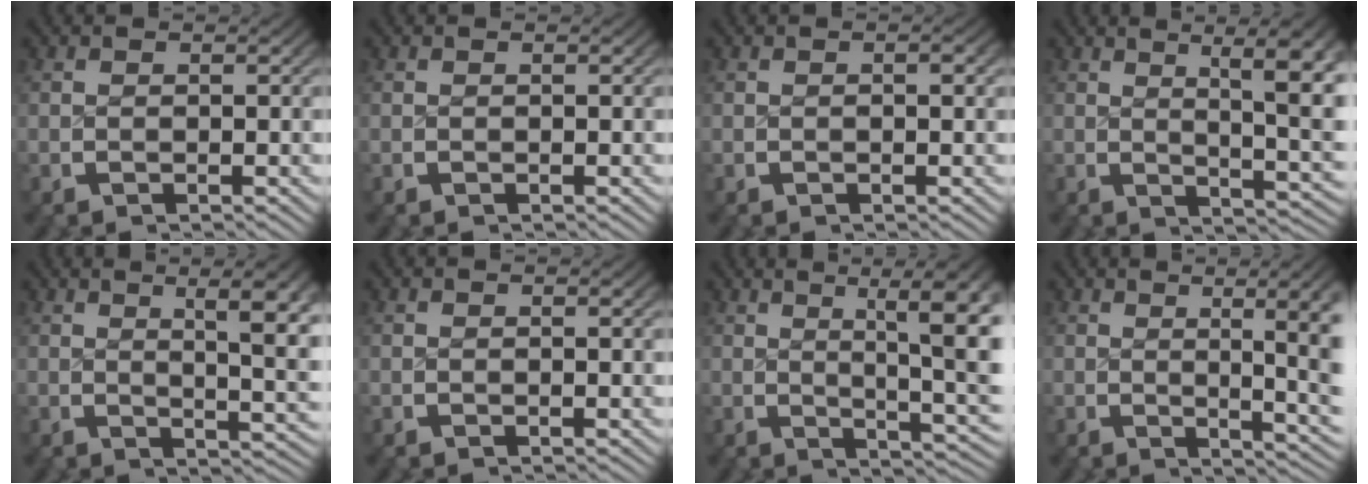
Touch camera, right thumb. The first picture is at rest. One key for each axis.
{"total": 0.0}
{"total": 0.7, "fx": -0.1, "fy": 0.3, "fz": 0.6, "tx": -0.009, "ty": 0.000, "tz": -0.002}
{"total": 7.8, "fx": 1.3, "fy": 3.1, "fz": 7.0, "tx": -0.085, "ty": -0.010, "tz": 0.025}
{"total": 6.9, "fx": 1.5, "fy": 2.5, "fz": 6.3, "tx": -0.071, "ty": -0.006, "tz": 0.028}
{"total": 0.0}
{"total": 9.5, "fx": 2.0, "fy": 4.0, "fz": 8.4, "tx": -0.101, "ty": -0.001, "tz": 0.027}
{"total": 7.5, "fx": 0.3, "fy": 3.1, "fz": 6.9, "tx": -0.081, "ty": -0.008, "tz": 0.008}